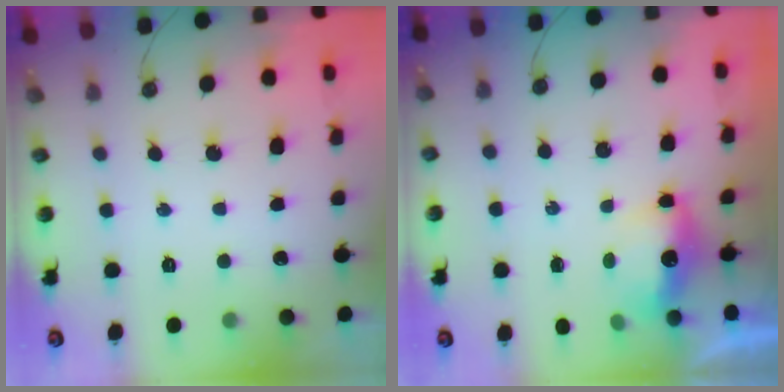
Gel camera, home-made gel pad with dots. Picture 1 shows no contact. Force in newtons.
{"total": 5.4, "press": 5.4, "slide": 0.7}